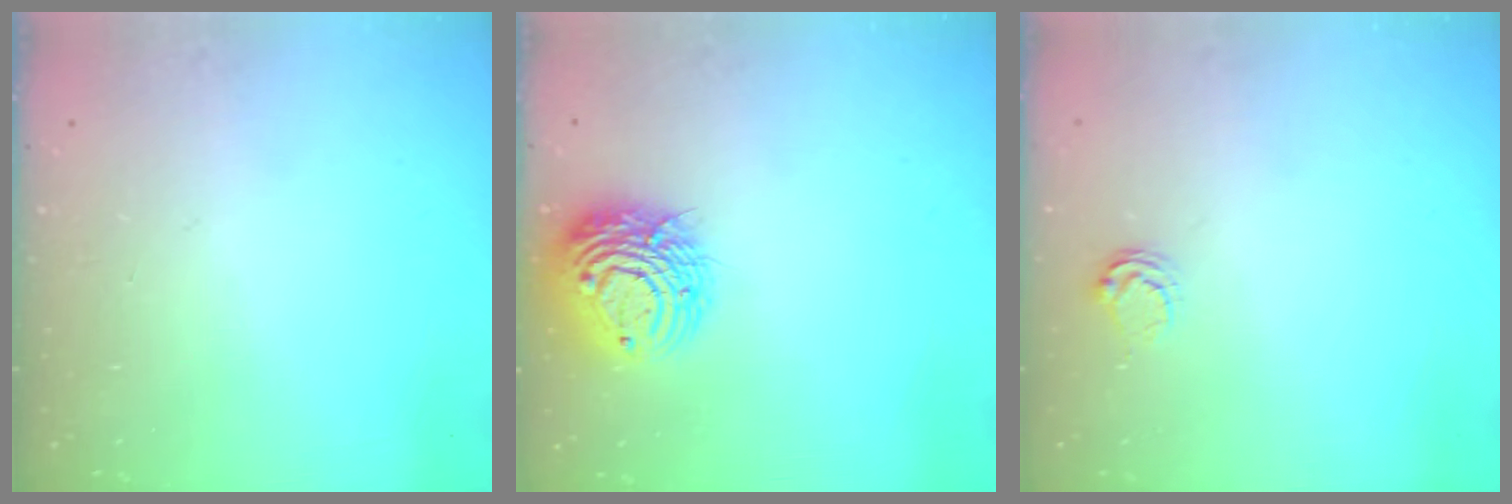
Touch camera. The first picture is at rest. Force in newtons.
{"total": 12.1, "press": 12.0, "slide": 1.4}
{"total": 3.3, "press": 3.3, "slide": 0.3}